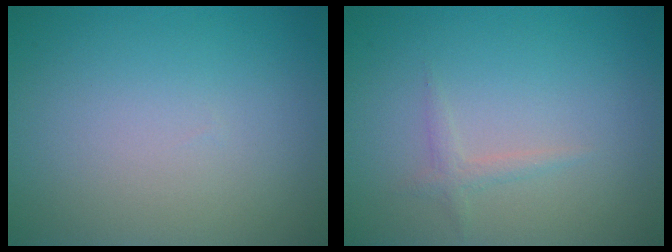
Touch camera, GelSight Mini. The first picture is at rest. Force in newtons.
{"total": 1.0, "press": 1.0, "slide": 0.0}